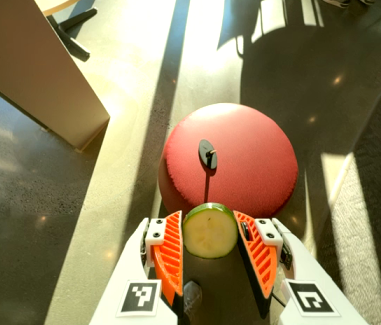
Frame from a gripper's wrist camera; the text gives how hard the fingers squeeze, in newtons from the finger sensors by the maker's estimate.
{"total": 9.3, "left": 9.2, "right": 9.4}